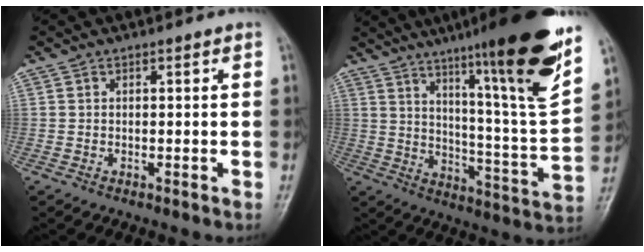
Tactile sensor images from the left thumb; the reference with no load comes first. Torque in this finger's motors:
{"motor_torque": [1.85, 0.34, 2.40, -0.37, 0.43]}